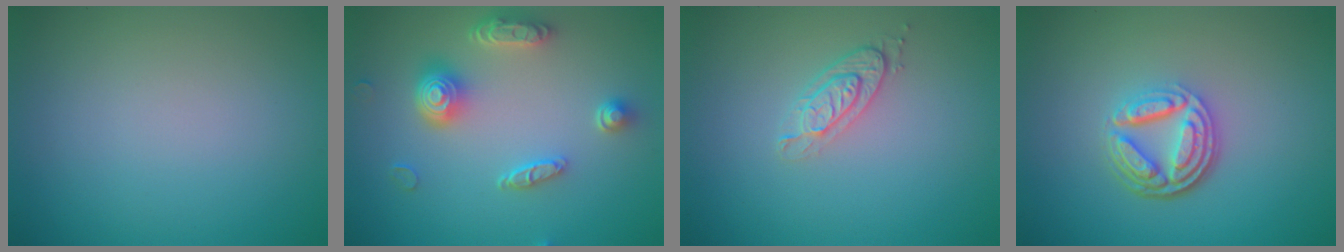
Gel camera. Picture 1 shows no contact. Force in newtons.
{"total": 4.6, "press": 3.7, "slide": 2.8}
{"total": 2.1, "press": 1.8, "slide": 1.1}
{"total": 4.8, "press": 3.5, "slide": 3.3}